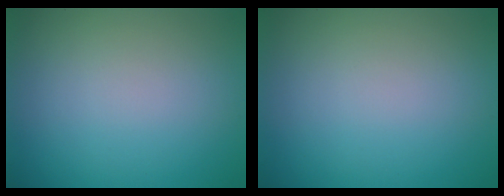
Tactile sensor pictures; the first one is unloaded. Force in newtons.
{"total": 0.0}